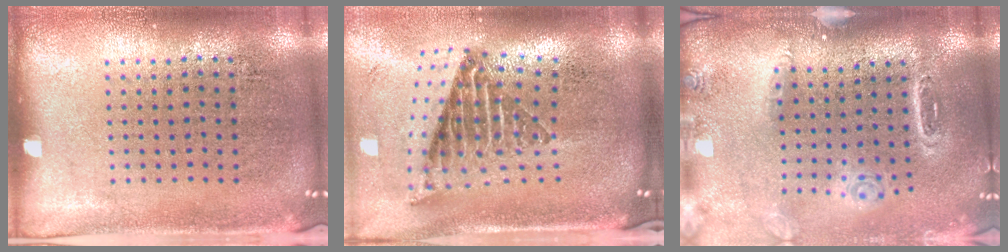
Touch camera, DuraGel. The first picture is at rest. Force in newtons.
{"total": 2.6, "press": 1.6, "slide": 2.1}
{"total": 1.6, "press": 1.6, "slide": 0.5}